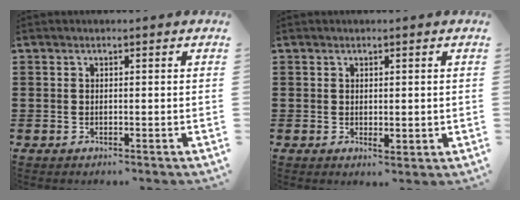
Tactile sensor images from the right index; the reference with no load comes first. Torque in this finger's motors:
{"motor_torque": [0.48, 0.48, 0.10, 0.03]}